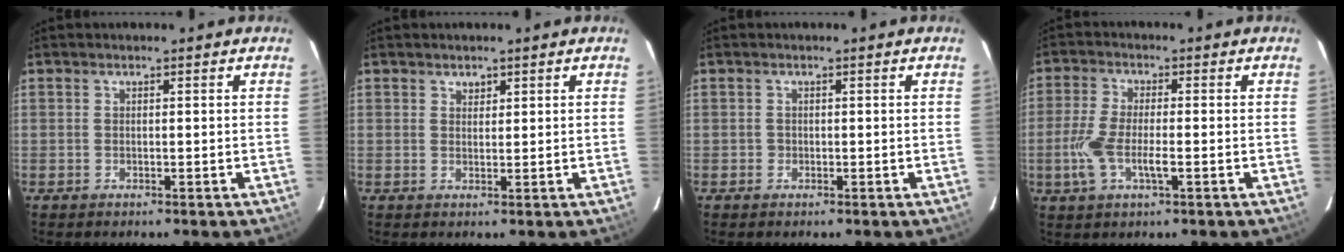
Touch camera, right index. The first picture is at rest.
{"total": 1.3, "force": [0.9, 0.9, 0.3], "torque": [-0.001, 0.003, 0.015]}
{"total": 0.6, "force": [-0.2, 0.6, 0.0], "torque": [0.004, 0.000, -0.003]}
{"total": 7.6, "force": [-2.2, 2.2, 6.9], "torque": [-0.153, -0.005, -0.045]}